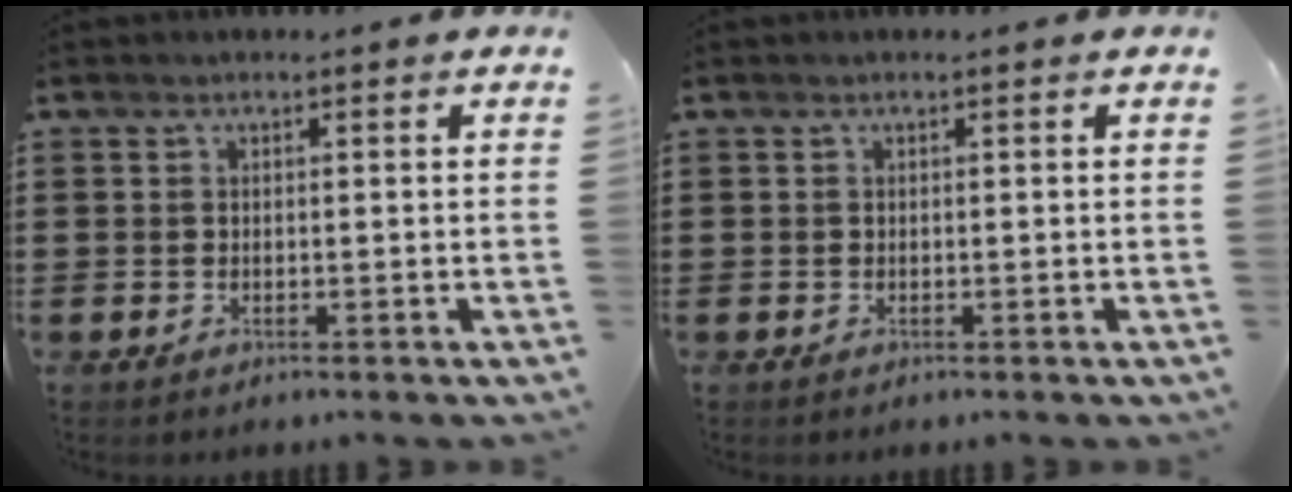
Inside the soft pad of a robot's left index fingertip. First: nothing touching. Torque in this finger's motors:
{"motor_torque": [0.00, 0.00, 0.00, 0.00]}